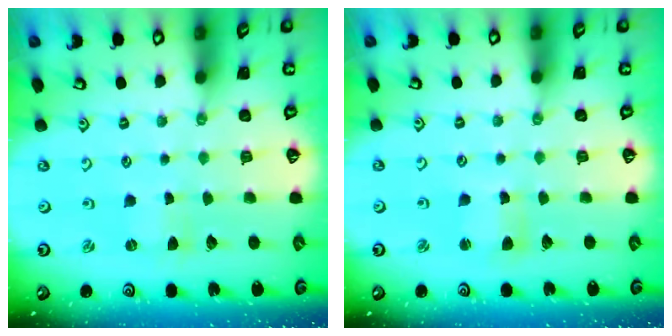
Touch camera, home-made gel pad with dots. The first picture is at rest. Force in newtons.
{"total": 3.7, "press": 3.7, "slide": 0.3}